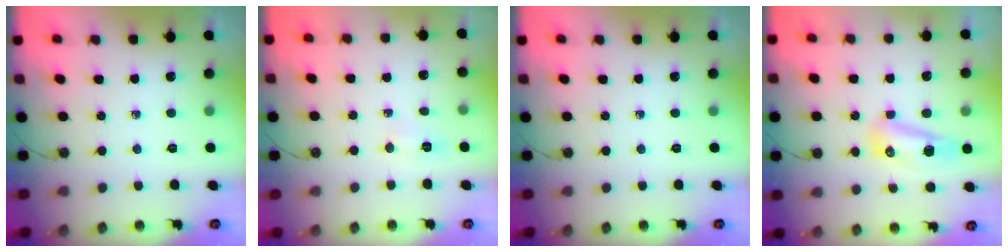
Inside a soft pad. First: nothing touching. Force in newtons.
{"total": 3.9, "press": 3.7, "slide": 1.3}
{"total": 0.0}
{"total": 8.4, "press": 8.3, "slide": 1.2}